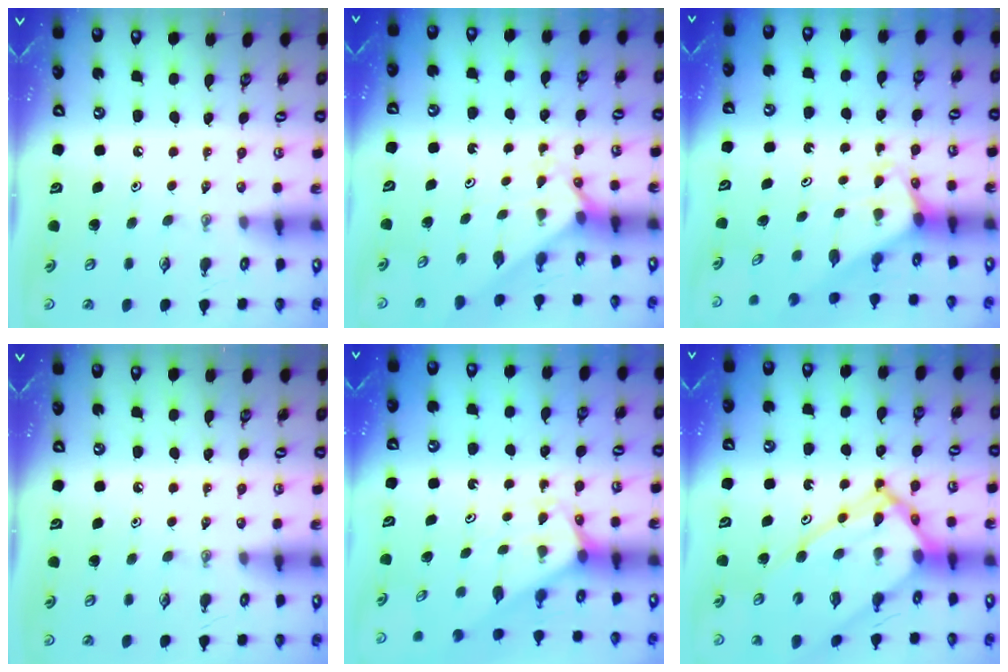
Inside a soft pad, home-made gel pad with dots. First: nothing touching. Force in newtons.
{"total": 2.3, "press": 2.3, "slide": 0.2}
{"total": 2.2, "press": 2.2, "slide": 0.1}
{"total": 0.0}
{"total": 2.5, "press": 2.5, "slide": 0.1}
{"total": 17.8, "press": 17.7, "slide": 1.7}